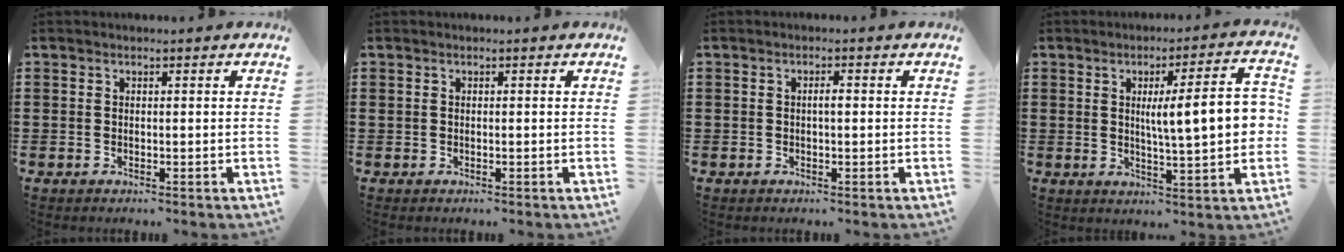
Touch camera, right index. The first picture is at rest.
{"total": 0.0}
{"total": 1.3, "force": [-0.1, 0.3, 1.3], "torque": [-0.024, 0.001, -0.002]}
{"total": 10.4, "force": [1.1, 1.9, 10.2], "torque": [-0.160, -0.002, 0.009]}